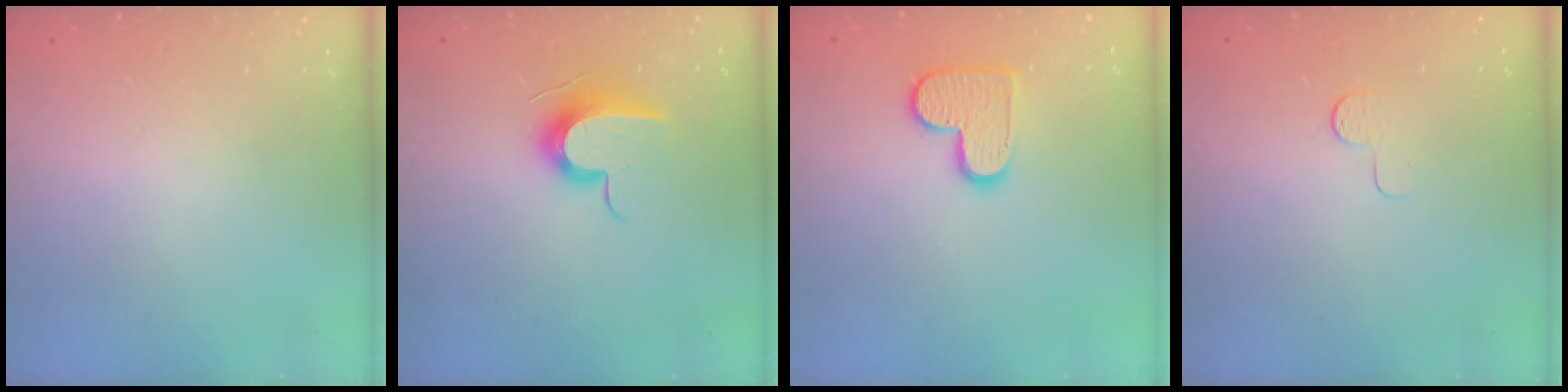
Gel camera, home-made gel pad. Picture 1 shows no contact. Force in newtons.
{"total": 10.6, "press": 10.5, "slide": 1.3}
{"total": 11.4, "press": 11.3, "slide": 0.6}
{"total": 4.0, "press": 4.0, "slide": 0.4}